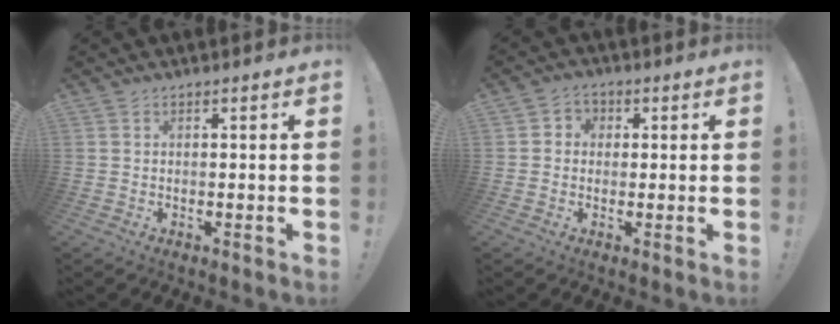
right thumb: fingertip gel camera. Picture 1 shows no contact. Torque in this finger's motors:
{"motor_torque": [-0.04, 0.02, -0.21, 0.07, 0.04]}